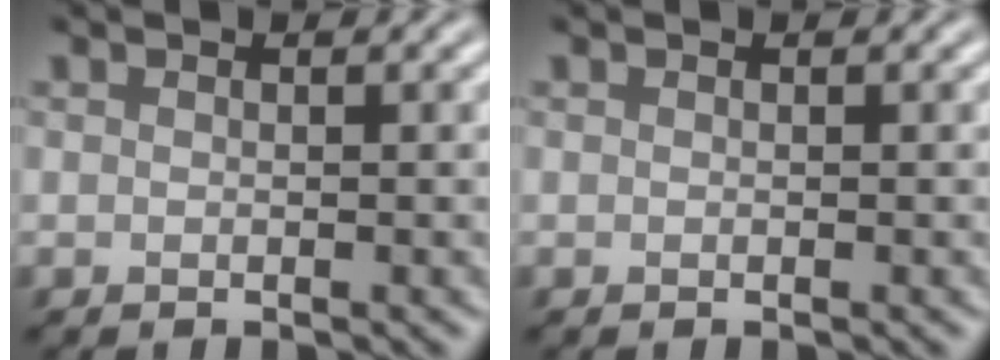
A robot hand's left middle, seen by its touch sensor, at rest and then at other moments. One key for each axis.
{"total": 0.0}